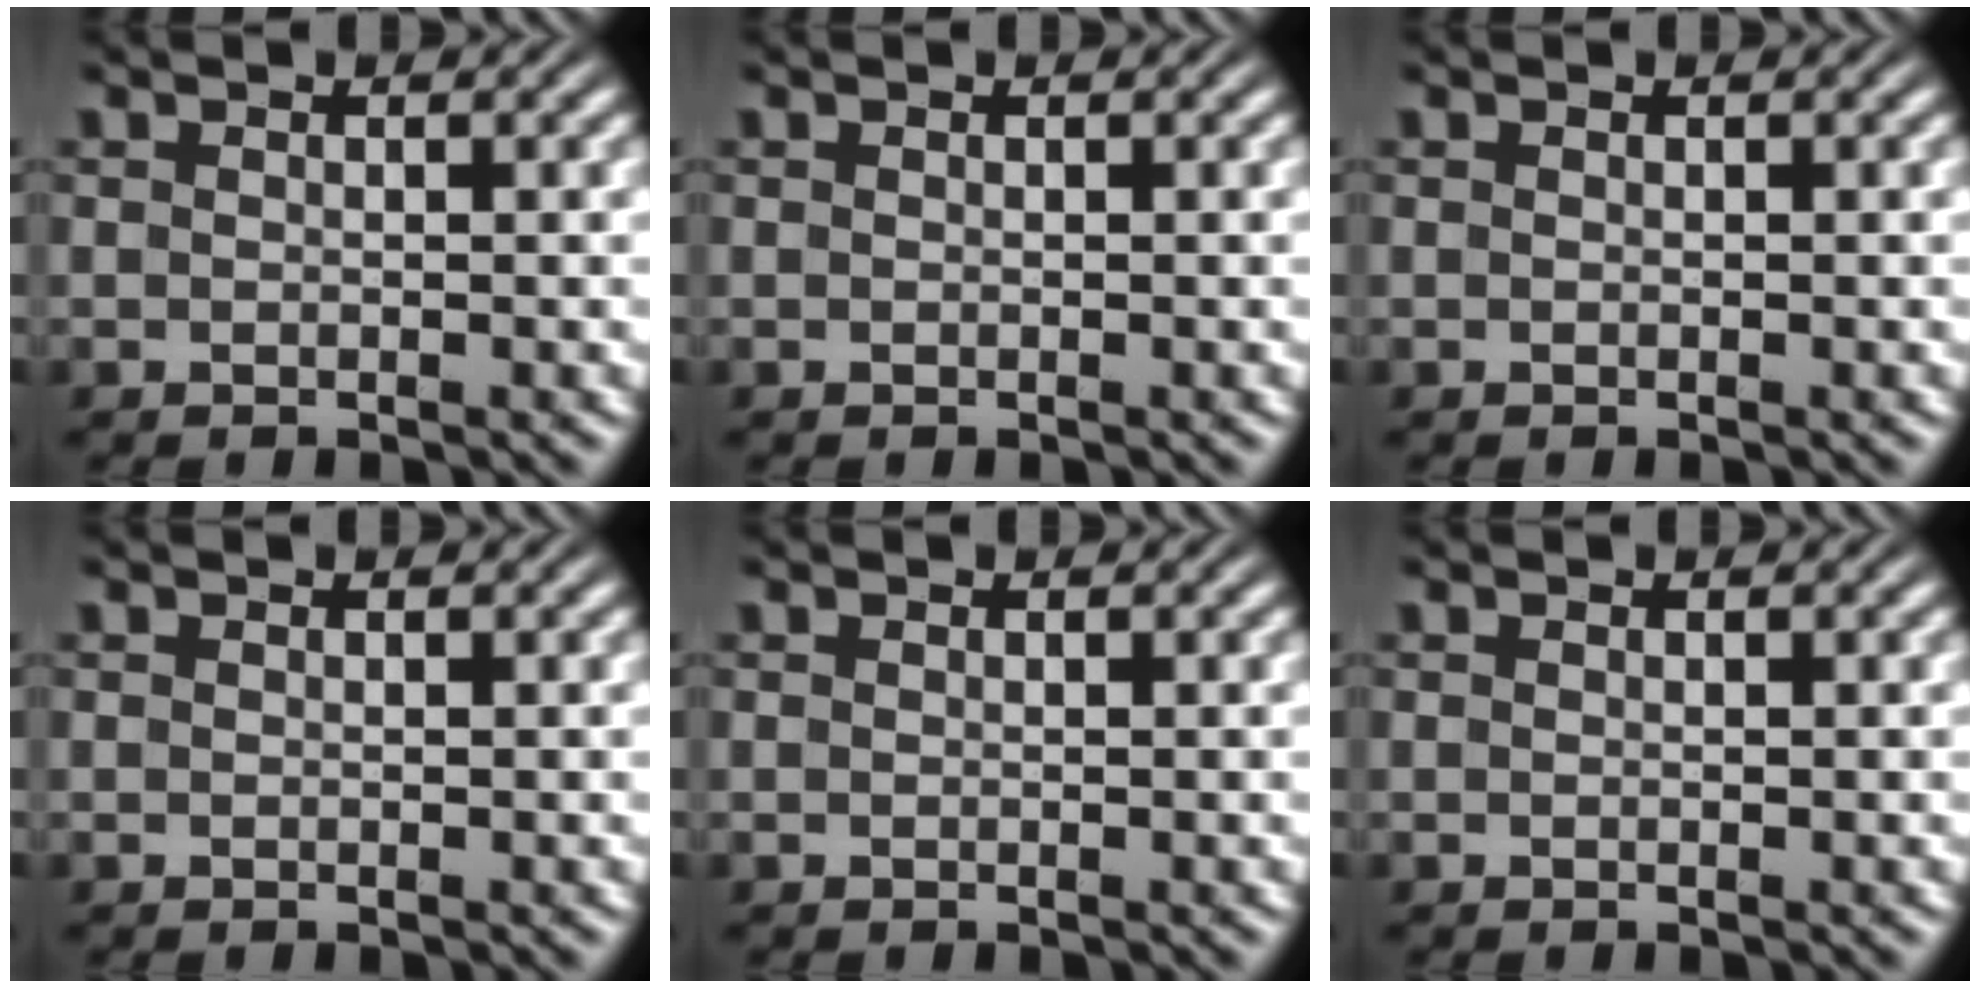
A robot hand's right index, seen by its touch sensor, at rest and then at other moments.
{"total": 0.0}
{"total": 0.0}
{"total": 0.0}
{"total": 0.0}
{"total": 0.0}